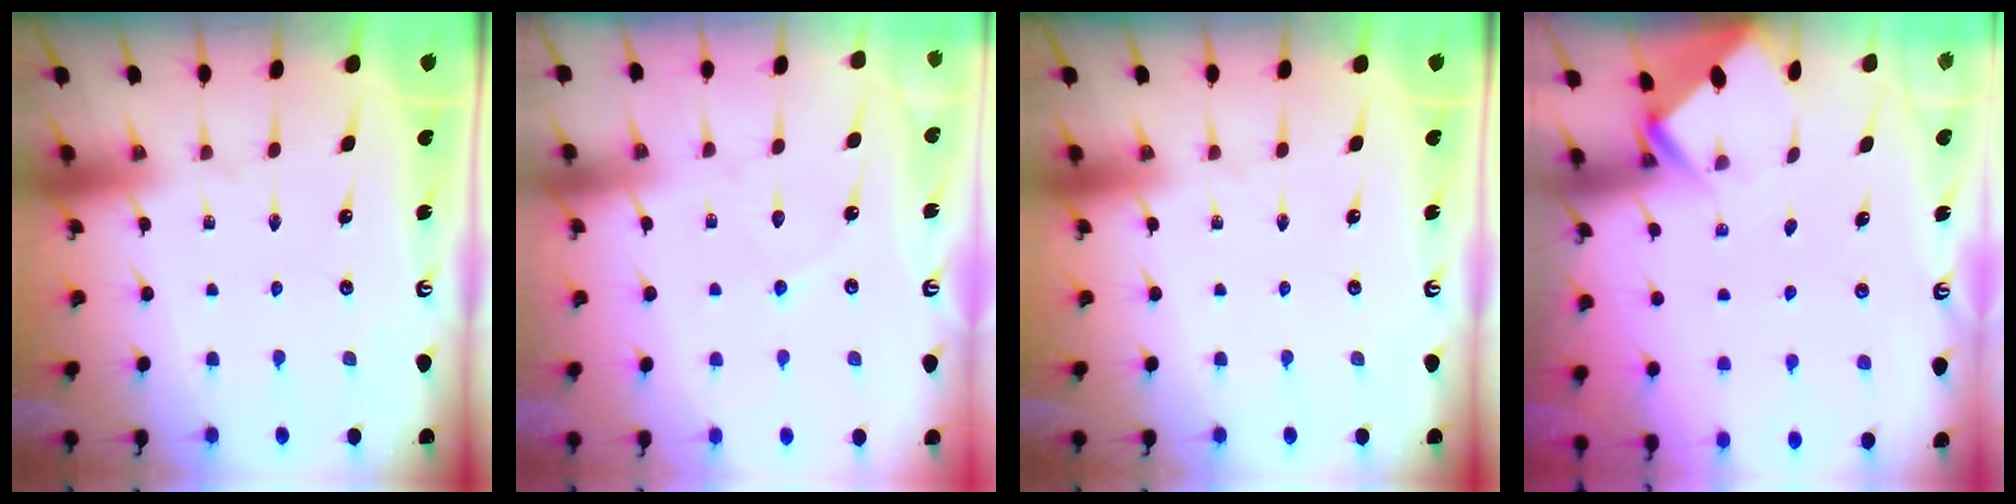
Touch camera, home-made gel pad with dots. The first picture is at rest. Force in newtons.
{"total": 3.3, "press": 3.3, "slide": 0.4}
{"total": 0.0}
{"total": 2.6, "press": 2.6, "slide": 0.2}